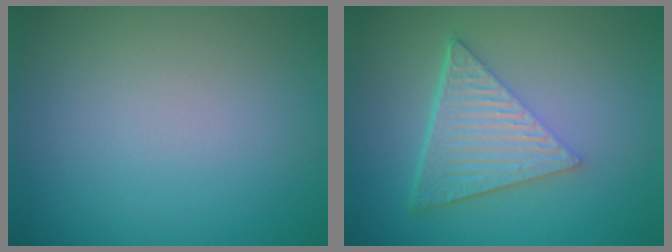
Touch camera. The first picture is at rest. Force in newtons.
{"total": 6.3, "press": 4.2, "slide": 4.7}